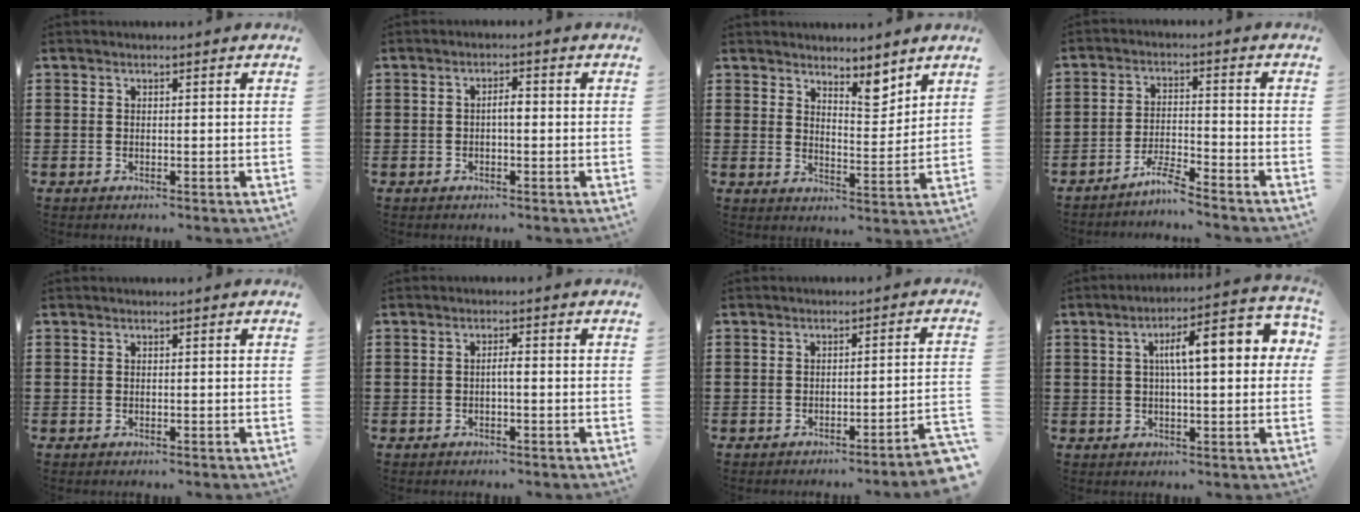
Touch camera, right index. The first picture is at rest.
{"total": 2.0, "force": [-0.3, 0.6, 1.9], "torque": [-0.036, 0.002, -0.006]}
{"total": 5.6, "force": [4.7, 1.9, 2.5], "torque": [-0.036, -0.021, 0.080]}
{"total": 4.3, "force": [-4.0, 0.0, 1.5], "torque": [-0.044, -0.003, -0.084]}
{"total": 0.0}
{"total": 1.5, "force": [-0.5, 0.2, 1.4], "torque": [-0.027, -0.001, -0.009]}
{"total": 2.9, "force": [-2.3, -0.5, 1.6], "torque": [-0.027, -0.011, -0.047]}
{"total": 9.3, "force": [1.9, 2.4, 8.8], "torque": [-0.137, -0.003, 0.021]}